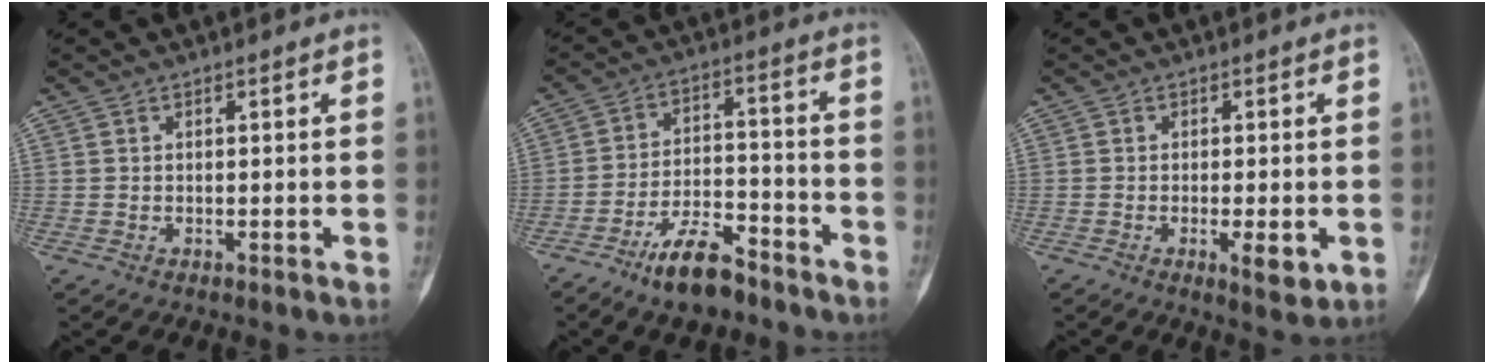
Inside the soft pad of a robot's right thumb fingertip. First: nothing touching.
{"total": 10.5, "force": [-7.6, 4.0, 6.0], "torque": [-0.097, 0.057, -0.137]}
{"total": 4.8, "force": [-1.4, 1.6, 4.3], "torque": [-0.061, -0.008, -0.018]}